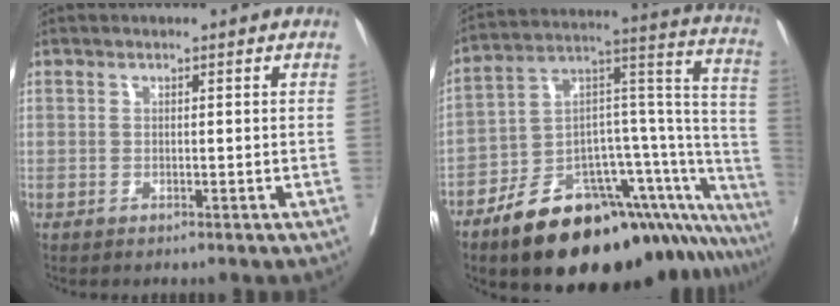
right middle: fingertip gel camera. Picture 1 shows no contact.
{"total": 28.7, "force": [-20.5, 7.8, 18.5], "torque": [-0.162, 0.041, -0.292]}